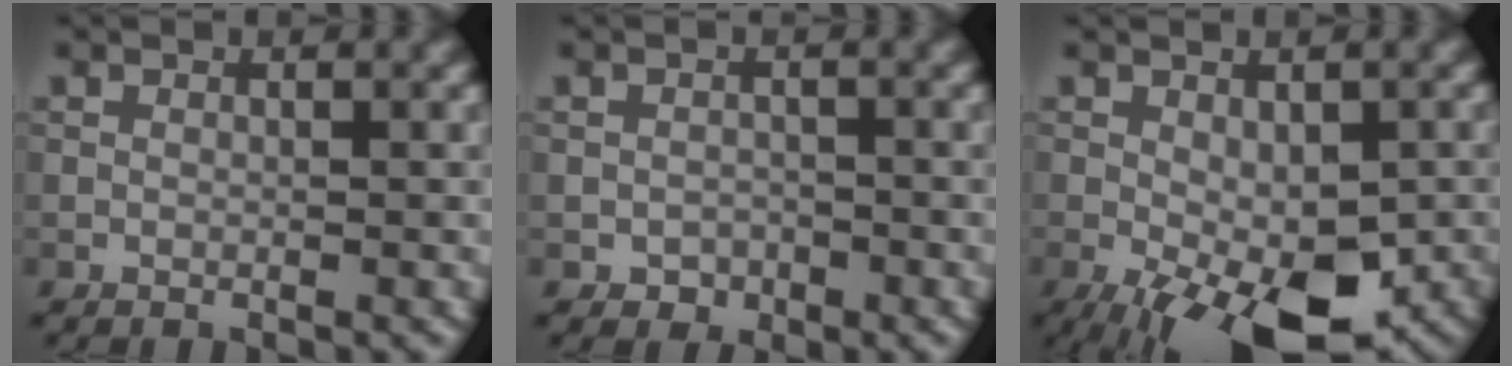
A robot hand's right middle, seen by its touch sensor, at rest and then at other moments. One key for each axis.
{"total": 1.4, "fx": -0.7, "fy": 1.1, "fz": 0.5, "tx": -0.002, "ty": -0.002, "tz": -0.013}
{"total": 10.2, "fx": -4.1, "fy": 4.7, "fz": 8.1, "tx": -0.146, "ty": -0.027, "tz": -0.049}